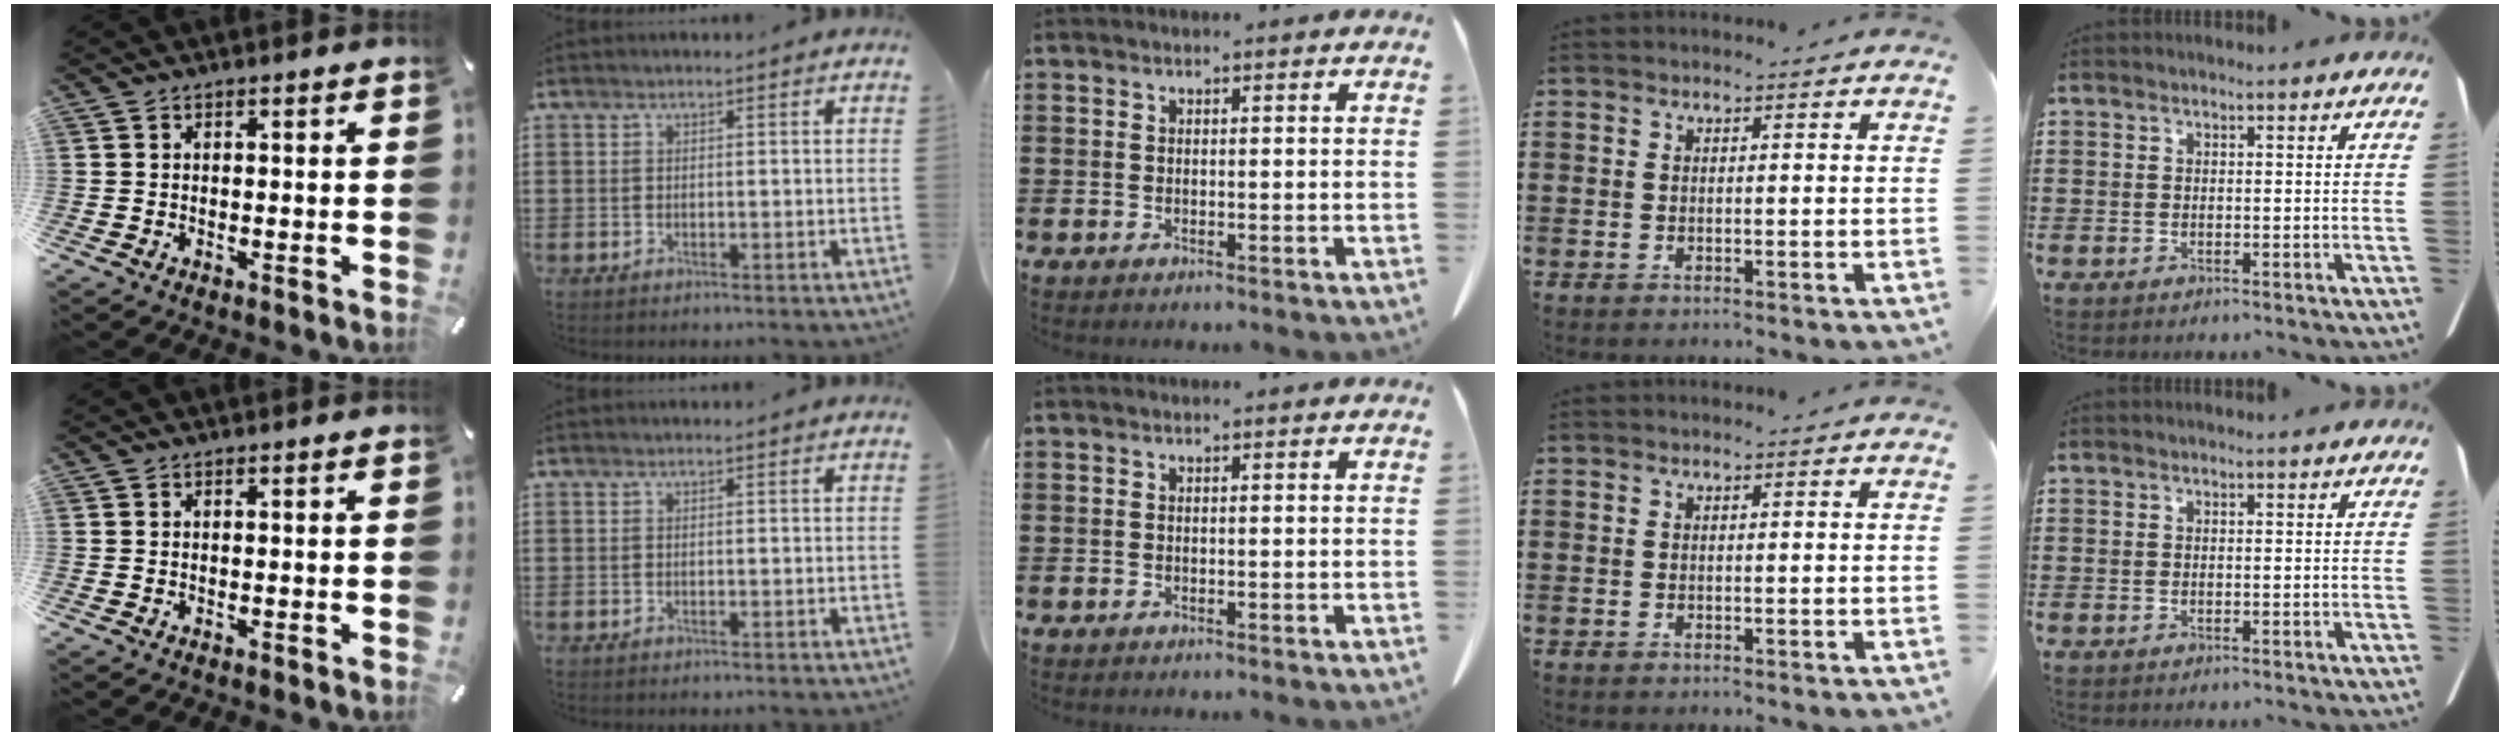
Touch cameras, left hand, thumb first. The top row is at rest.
{}